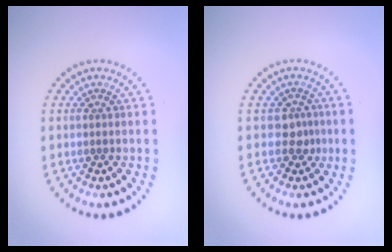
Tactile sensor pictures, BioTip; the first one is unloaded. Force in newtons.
{"total": 1.7, "press": 1.3, "slide": 1.1}